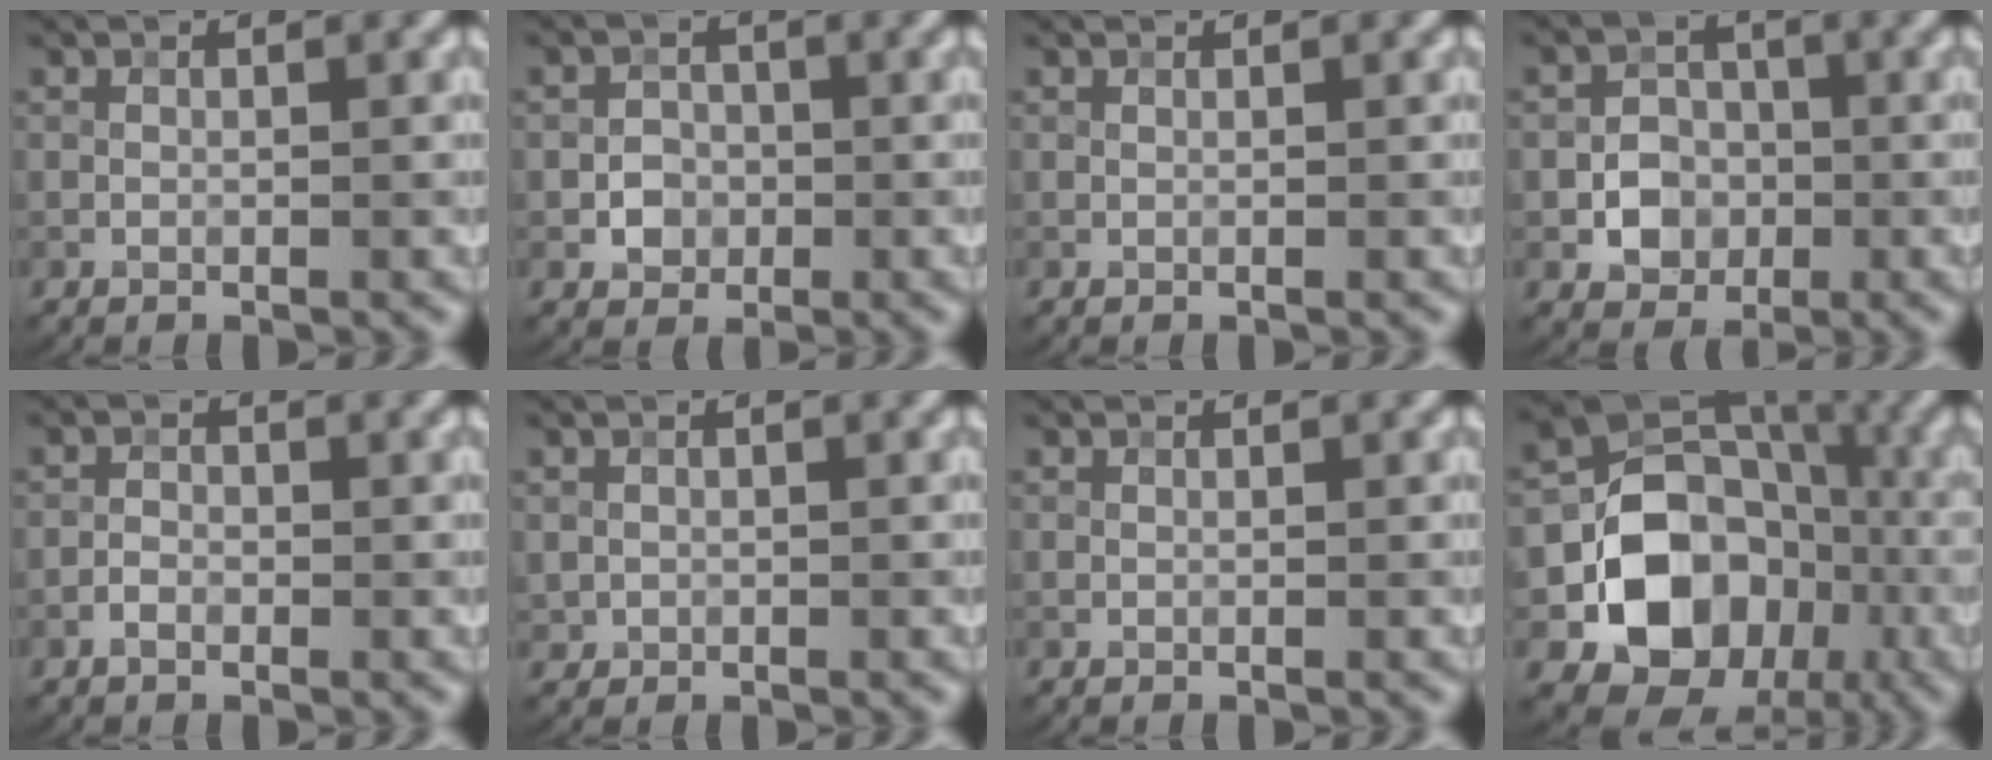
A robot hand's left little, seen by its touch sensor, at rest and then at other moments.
{"total": 2.1, "force": [-0.6, 1.8, 0.7], "torque": [-0.003, 0.000, -0.014]}
{"total": 0.0}
{"total": 3.4, "force": [-0.9, 3.0, 1.5], "torque": [-0.016, 0.001, -0.017]}
{"total": 1.3, "force": [-0.7, 0.7, 0.7], "torque": [-0.012, 0.003, -0.016]}
{"total": 0.7, "force": [0.0, 0.7, 0.0], "torque": [0.006, -0.004, 0.000]}
{"total": 0.0}
{"total": 11.9, "force": [-3.1, 9.5, 6.4], "torque": [-0.082, 0.003, -0.058]}